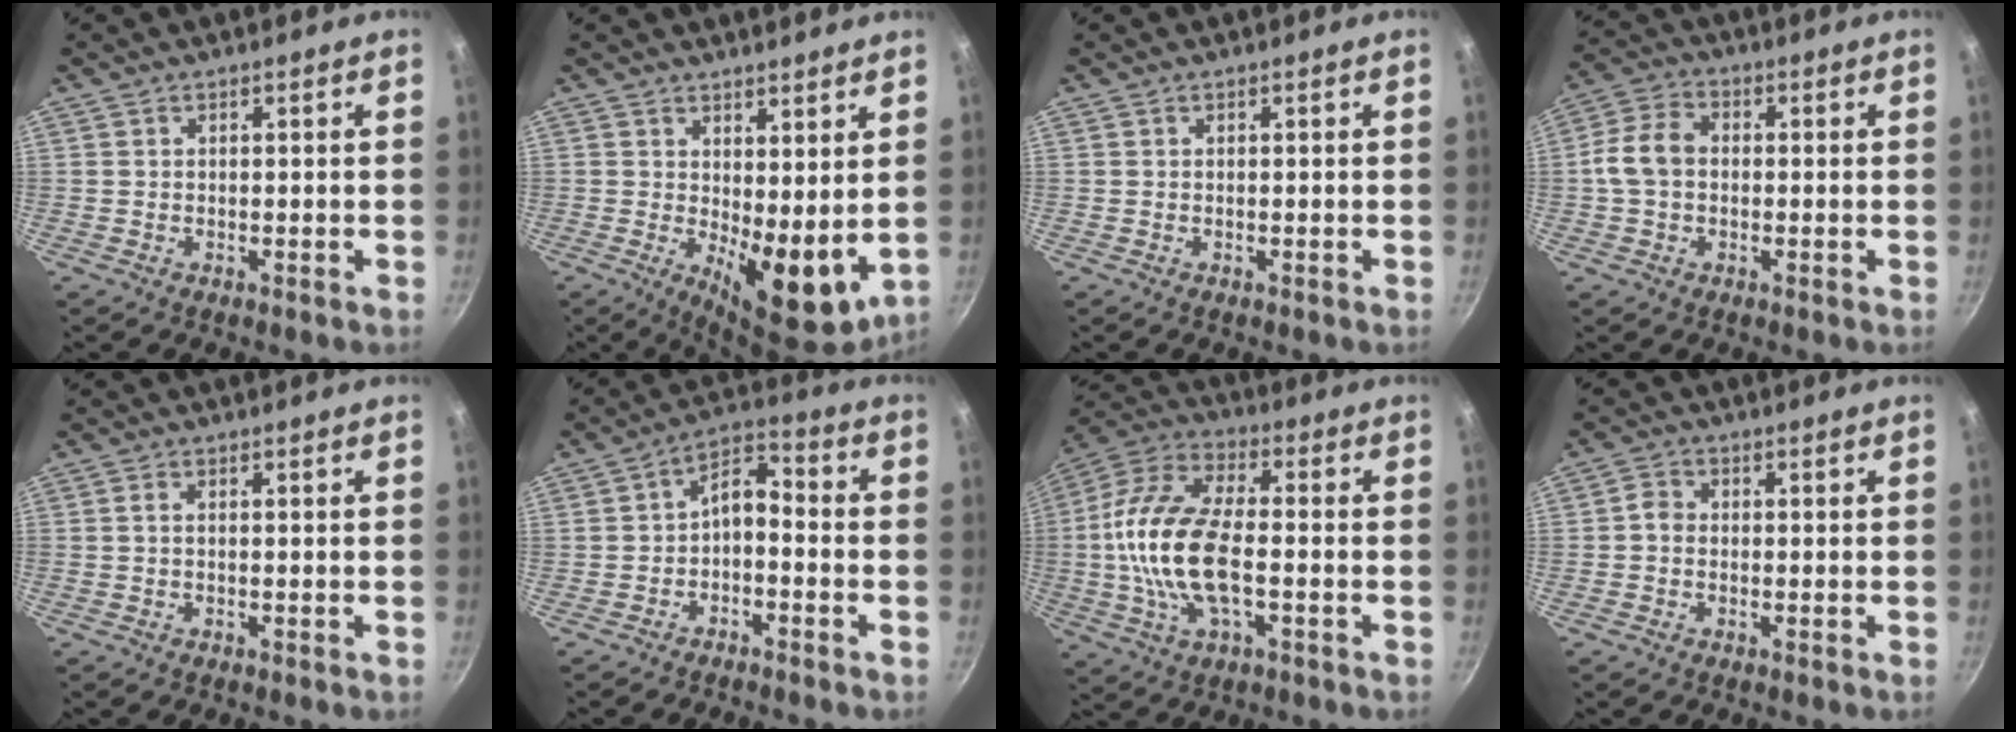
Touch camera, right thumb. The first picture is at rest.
{"total": 10.2, "force": [1.8, 4.5, 9.0], "torque": [-0.107, -0.031, 0.037]}
{"total": 0.0}
{"total": 7.4, "force": [-0.2, 5.5, 5.0], "torque": [-0.087, 0.022, -0.016]}
{"total": 0.9, "force": [-0.1, 0.2, 0.9], "torque": [-0.025, 0.004, -0.002]}
{"total": 6.0, "force": [-2.1, 3.3, 4.5], "torque": [-0.069, 0.050, -0.039]}
{"total": 17.9, "force": [-2.0, 8.4, 15.6], "torque": [-0.305, 0.029, -0.055]}
{"total": 2.2, "force": [-0.5, 1.8, 1.1], "torque": [-0.019, 0.011, -0.015]}